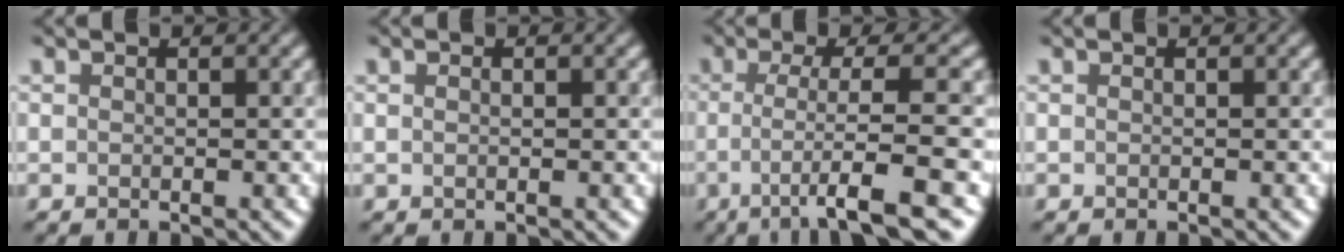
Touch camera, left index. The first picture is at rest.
{"total": 1.3, "force": [0.4, 0.7, 1.0], "torque": [-0.004, 0.001, -0.008]}
{"total": 6.6, "force": [-1.7, 1.0, 6.3], "torque": [-0.096, 0.003, -0.030]}
{"total": 0.0}